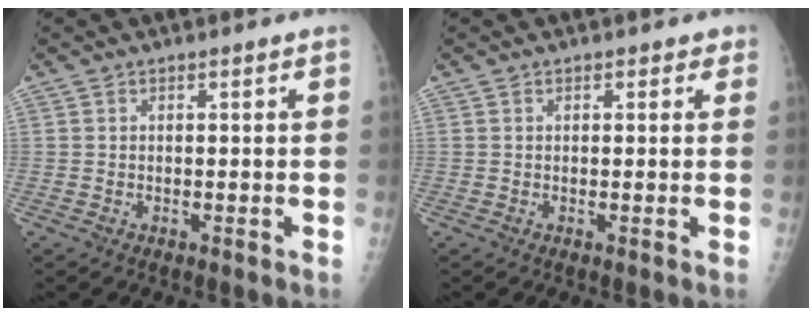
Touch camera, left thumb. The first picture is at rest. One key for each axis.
{"total": 1.3, "fx": 0.8, "fy": 1.0, "fz": 0.5, "tx": 0.012, "ty": -0.002, "tz": 0.004}